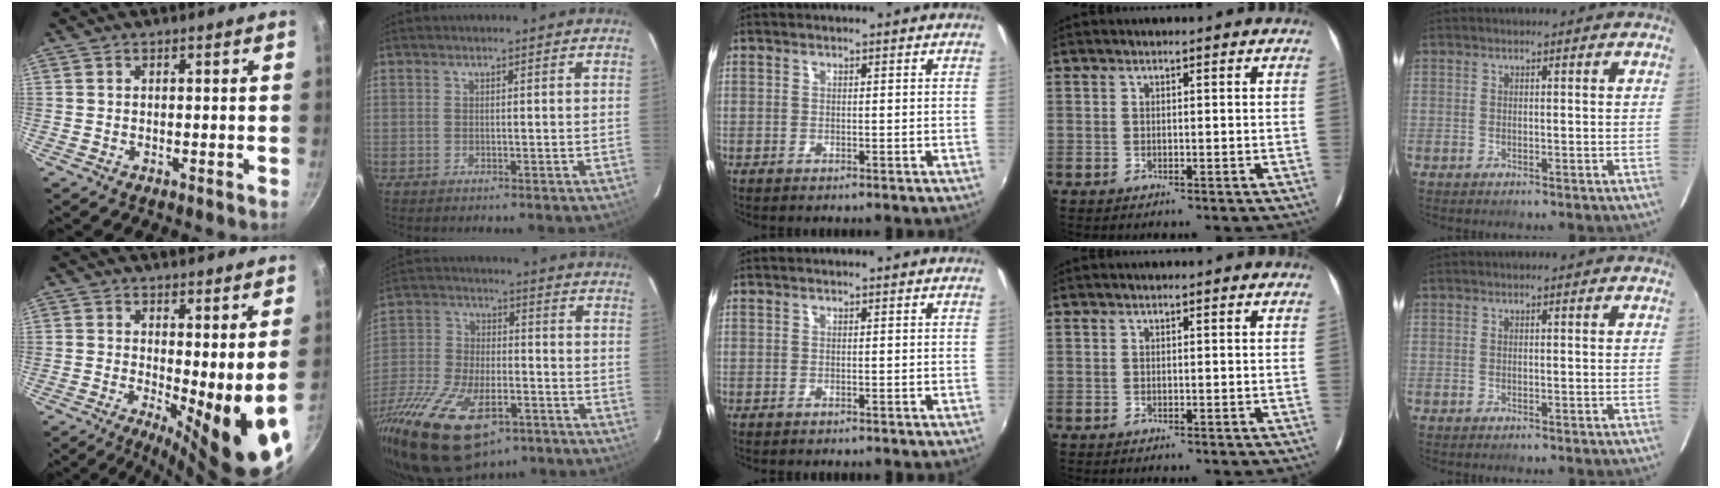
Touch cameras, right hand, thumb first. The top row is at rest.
{"thumb": {"total": 10.2, "force": [-0.7, 2.1, 9.9], "torque": [-0.119, -0.016, -0.006]}, "index": {"total": 28.3, "force": [-15.5, 14.0, 19.1], "torque": [-0.420, -0.058, -0.259]}}